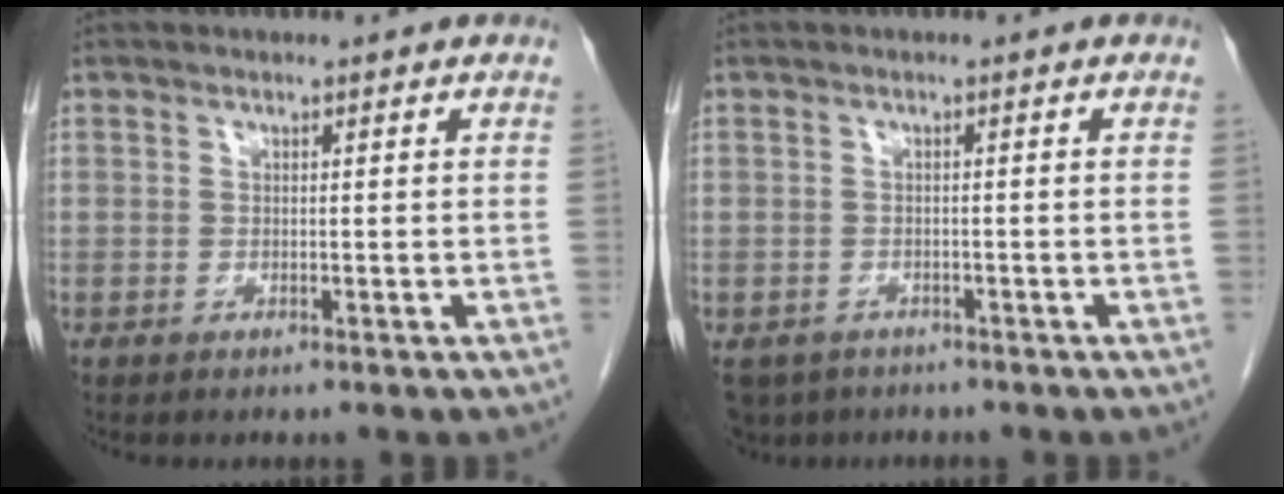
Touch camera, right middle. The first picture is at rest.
{"total": 5.1, "force": [-3.7, 3.2, 1.2], "torque": [-0.019, -0.003, -0.056]}